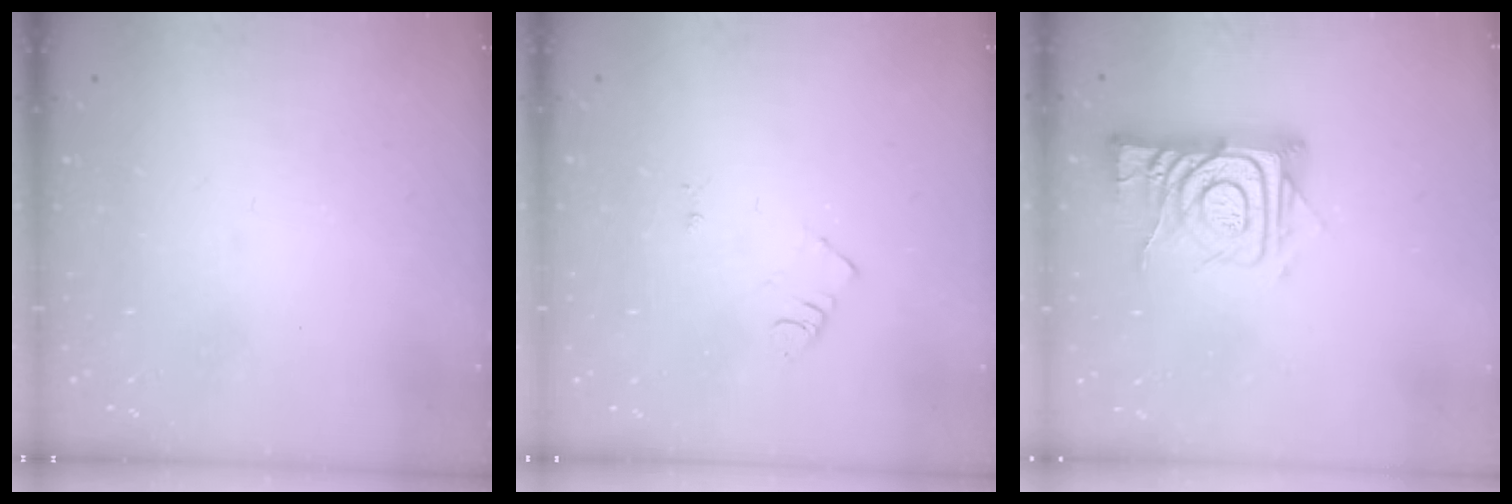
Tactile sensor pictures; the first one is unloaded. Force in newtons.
{"total": 3.6, "press": 3.6, "slide": 0.5}
{"total": 12.5, "press": 12.5, "slide": 1.1}